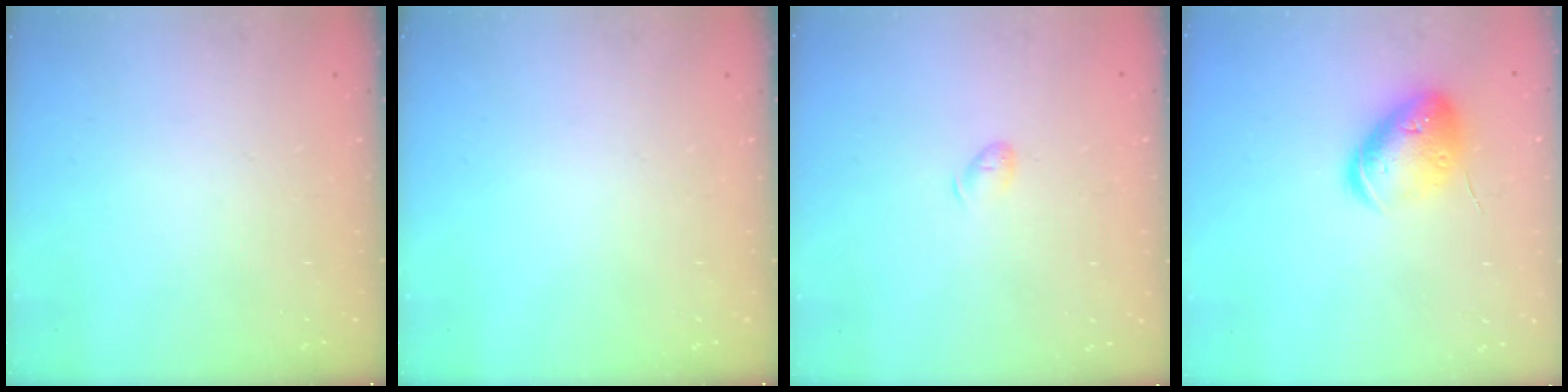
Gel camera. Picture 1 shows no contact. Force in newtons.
{"total": 0.0}
{"total": 4.7, "press": 4.6, "slide": 0.8}
{"total": 14.8, "press": 14.7, "slide": 2.0}